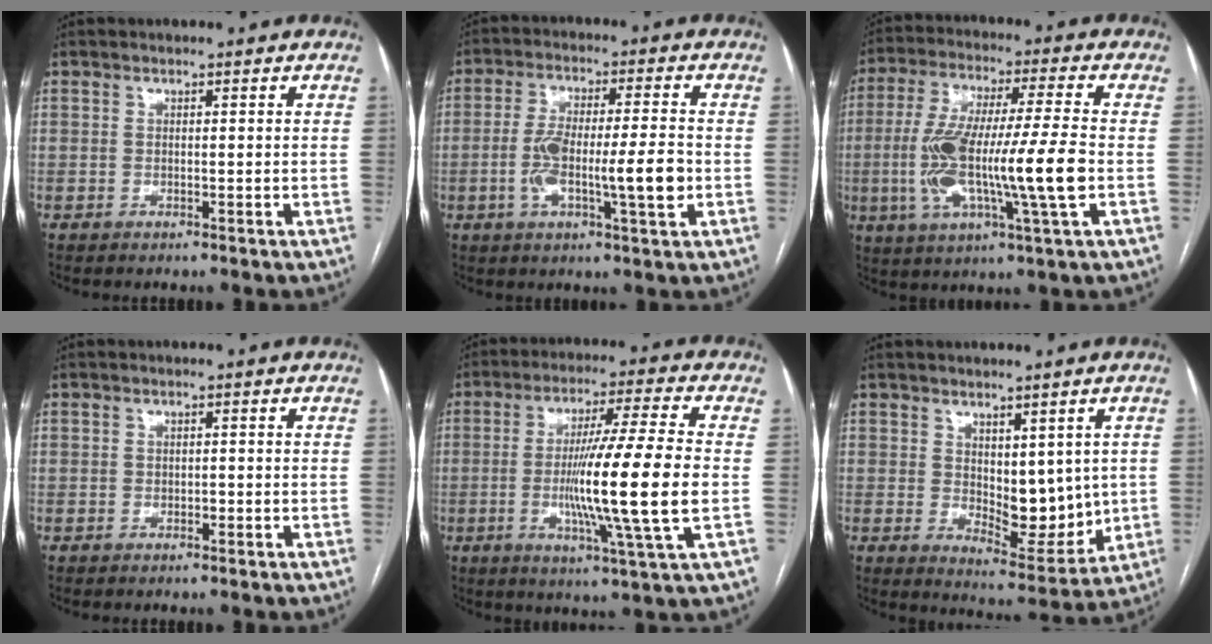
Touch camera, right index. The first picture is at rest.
{"total": 11.2, "force": [-2.2, 1.5, 10.8], "torque": [-0.193, 0.006, -0.038]}
{"total": 17.3, "force": [-2.7, 0.9, 17.1], "torque": [-0.333, -0.005, -0.050]}
{"total": 0.6, "force": [-0.1, 0.5, 0.4], "torque": [-0.005, 0.001, -0.004]}
{"total": 16.0, "force": [-1.9, -1.3, 15.8], "torque": [-0.283, -0.016, -0.042]}
{"total": 8.9, "force": [0.9, 4.5, 7.6], "torque": [-0.101, -0.013, 0.033]}